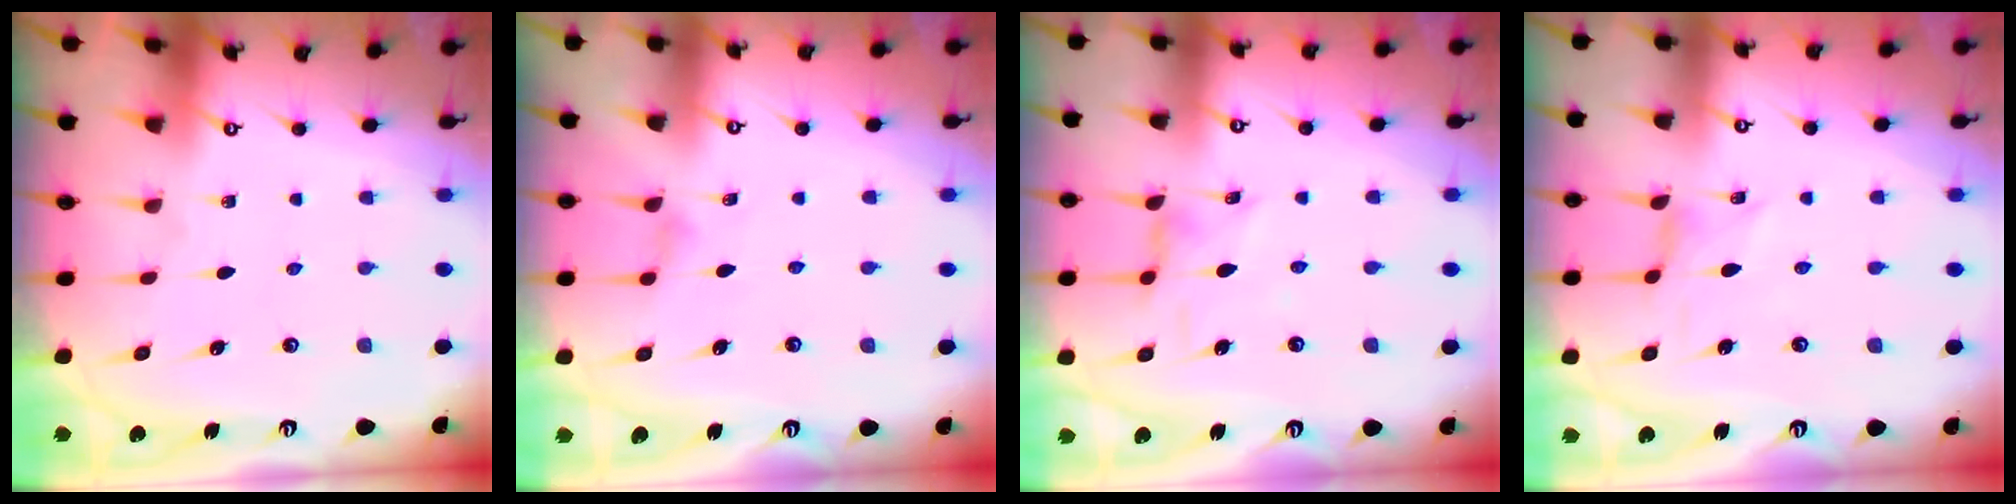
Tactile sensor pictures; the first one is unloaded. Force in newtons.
{"total": 0.0}
{"total": 3.5, "press": 3.5, "slide": 0.2}
{"total": 0.0}